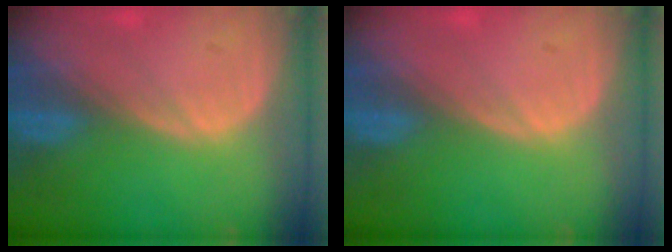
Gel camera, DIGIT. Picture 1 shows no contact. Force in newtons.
{"total": 0.0}